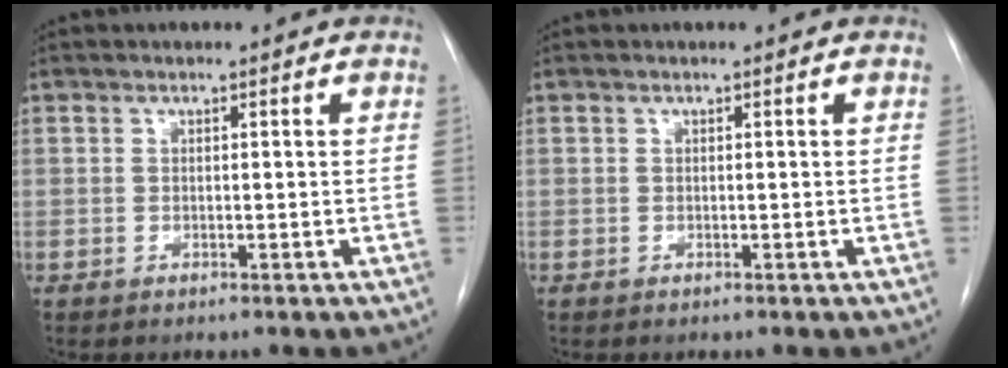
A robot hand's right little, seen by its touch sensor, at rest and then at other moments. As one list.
[{"total": 0.0}]